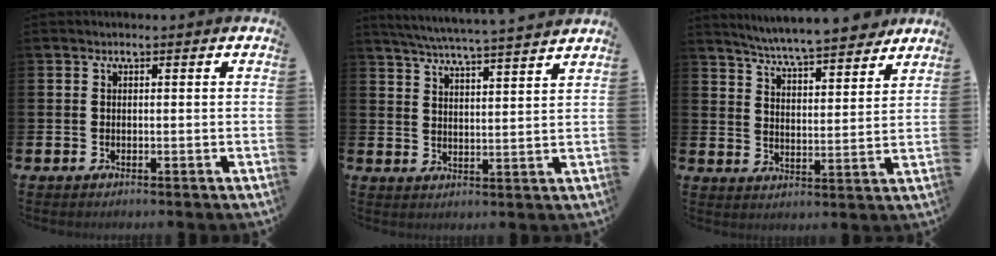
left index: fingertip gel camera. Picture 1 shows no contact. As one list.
[{"total": 5.8, "force": [5.6, -0.6, 1.3], "torque": [-0.041, -0.041, 0.095]}, {"total": 7.0, "force": [6.8, 0.0, 1.6], "torque": [-0.052, -0.050, 0.118]}]